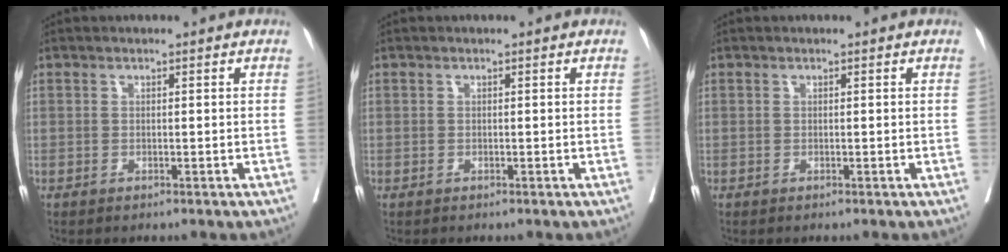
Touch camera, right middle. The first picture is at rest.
{"total": 0.0}
{"total": 0.0}